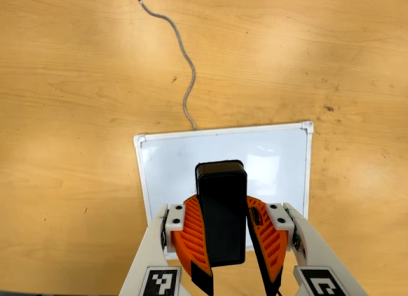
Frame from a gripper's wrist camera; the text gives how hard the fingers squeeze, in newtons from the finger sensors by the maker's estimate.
{"total": 8.9, "left": 9.0, "right": 8.9}